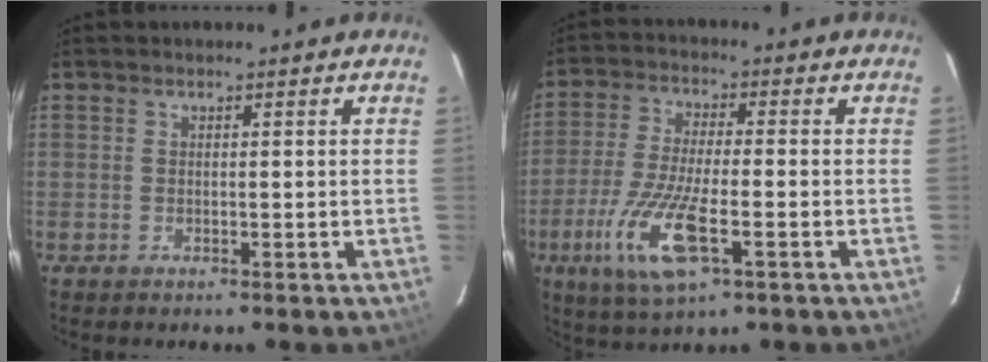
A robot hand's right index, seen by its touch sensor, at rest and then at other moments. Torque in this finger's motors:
{"motor_torque": [1.59, -0.55, 0.69, 0.20]}